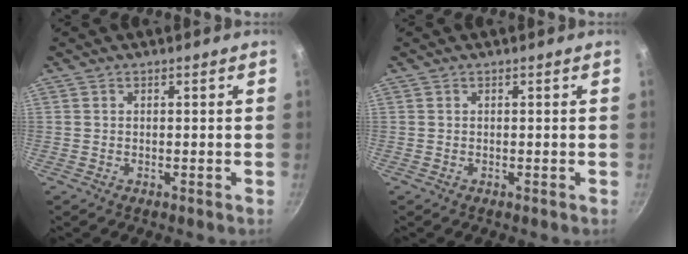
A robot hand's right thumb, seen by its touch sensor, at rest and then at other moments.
{"total": 0.0}